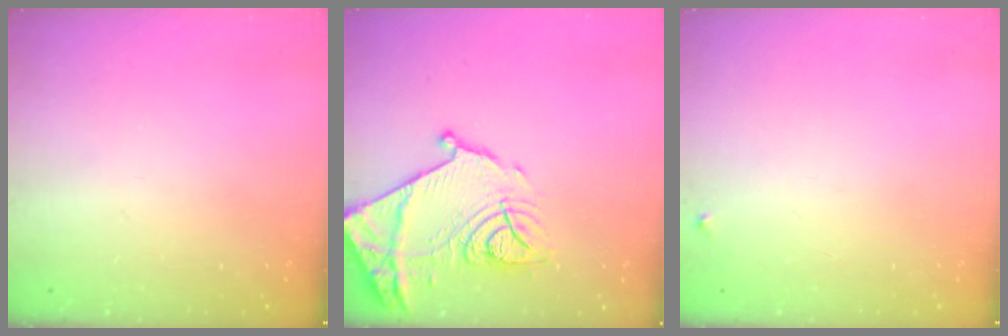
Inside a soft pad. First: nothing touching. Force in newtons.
{"total": 18.1, "press": 18.0, "slide": 1.6}
{"total": 2.3, "press": 2.3, "slide": 0.2}